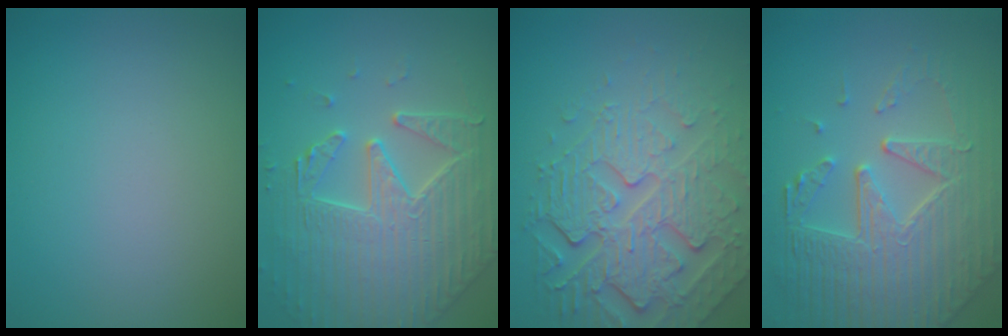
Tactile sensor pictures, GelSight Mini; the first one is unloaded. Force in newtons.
{"total": 5.2, "press": 4.9, "slide": 1.5}
{"total": 7.8, "press": 5.5, "slide": 5.5}
{"total": 8.2, "press": 5.9, "slide": 5.6}